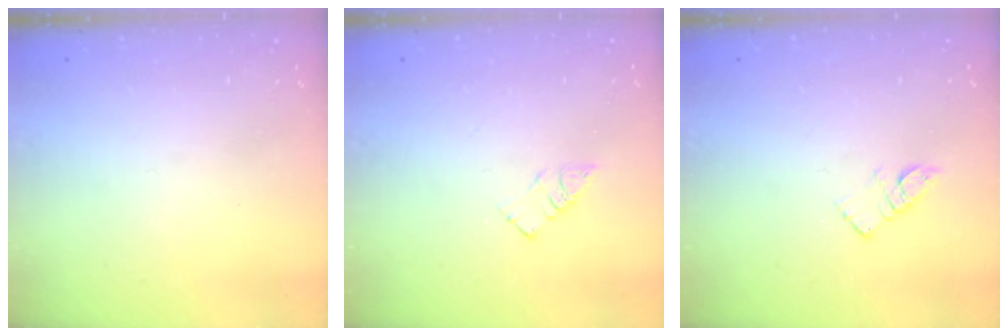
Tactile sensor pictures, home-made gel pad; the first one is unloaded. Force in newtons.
{"total": 3.3, "press": 3.3, "slide": 0.2}
{"total": 5.0, "press": 4.9, "slide": 0.6}